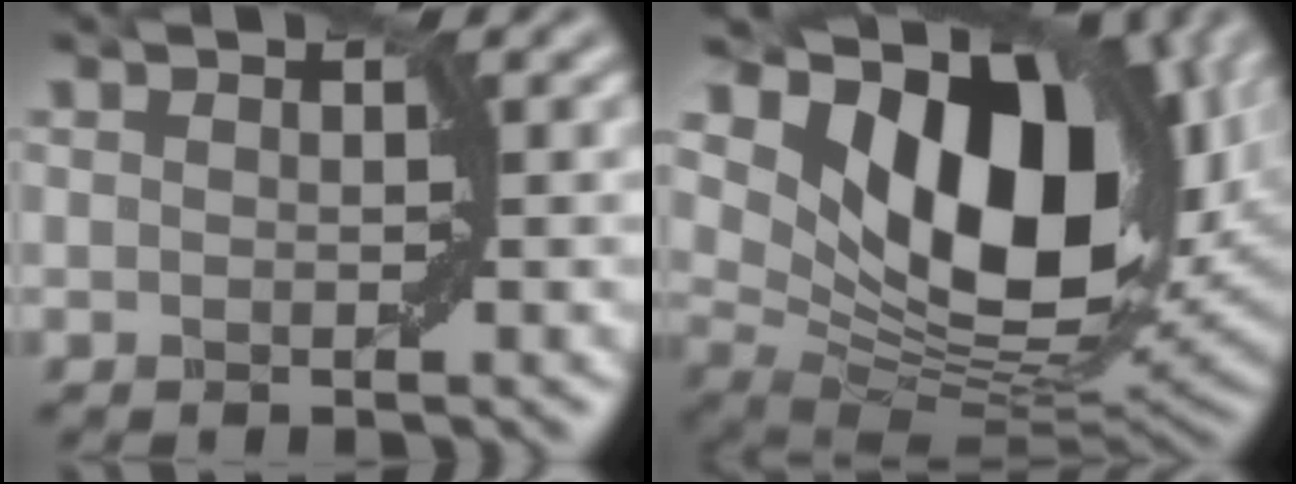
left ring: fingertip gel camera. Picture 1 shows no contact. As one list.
[{"total": 16.3, "force": [6.0, 9.3, 12.0], "torque": [-0.175, -0.003, 0.106]}]